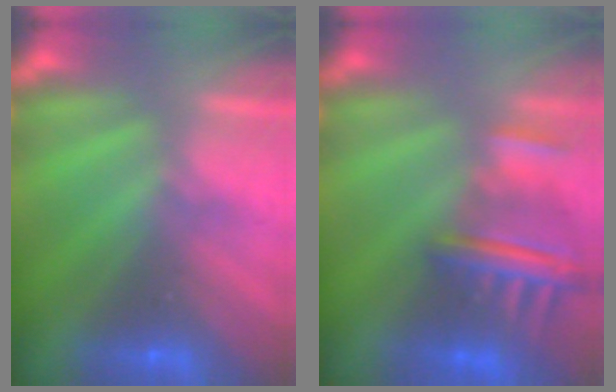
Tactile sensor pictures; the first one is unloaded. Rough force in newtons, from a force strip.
{"total": 5.6}